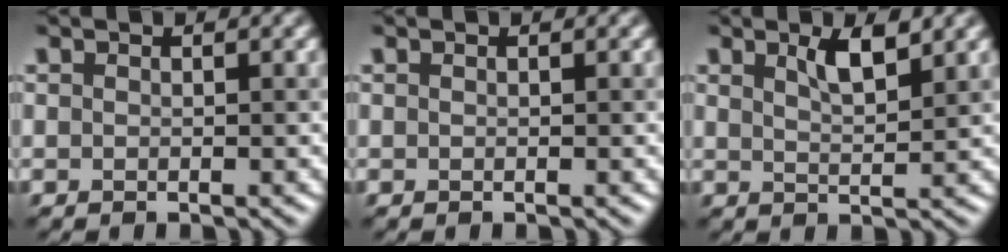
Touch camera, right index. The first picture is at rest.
{"total": 0.0}
{"total": 2.6, "force": [1.7, 0.6, 1.9], "torque": [-0.029, 0.002, 0.030]}